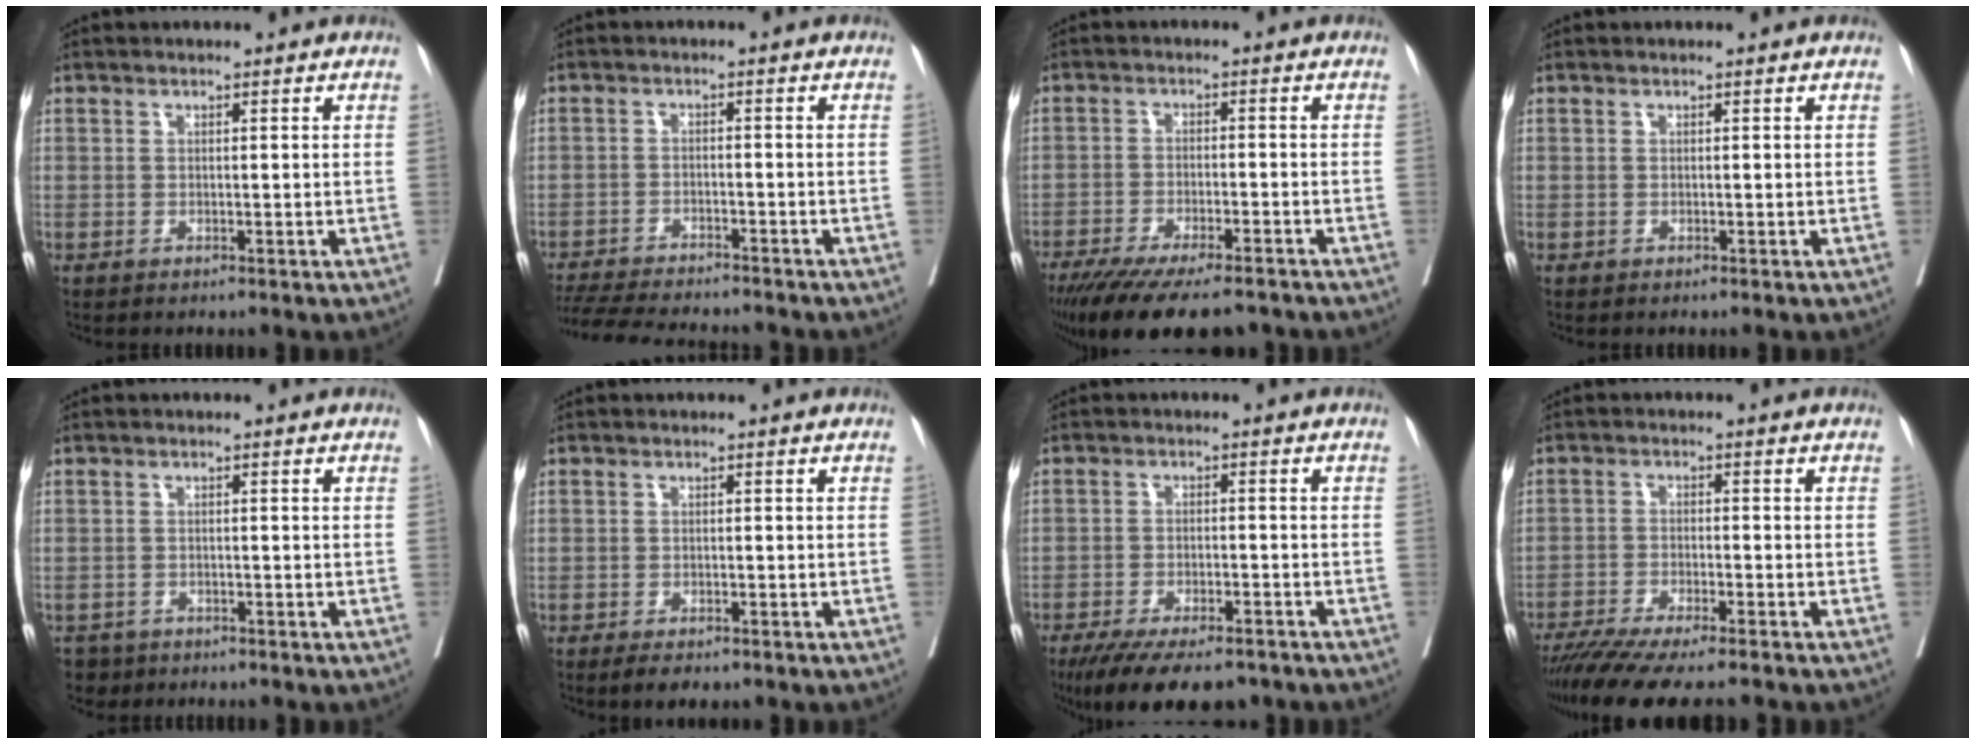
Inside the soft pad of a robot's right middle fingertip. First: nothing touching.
{"total": 14.6, "force": [-13.2, 2.1, 5.7], "torque": [-0.123, -0.023, -0.194]}
{"total": 16.5, "force": [-13.5, 3.2, 9.0], "torque": [-0.150, -0.037, -0.202]}
{"total": 0.0}
{"total": 3.6, "force": [-2.8, 2.2, 0.0], "torque": [-0.002, 0.000, -0.049]}
{"total": 3.0, "force": [-2.2, 1.1, 1.6], "torque": [-0.027, -0.006, -0.031]}
{"total": 13.6, "force": [-10.6, 4.4, 7.3], "torque": [-0.134, -0.021, -0.158]}
{"total": 14.4, "force": [-12.2, 1.0, 7.4], "torque": [-0.116, -0.035, -0.189]}